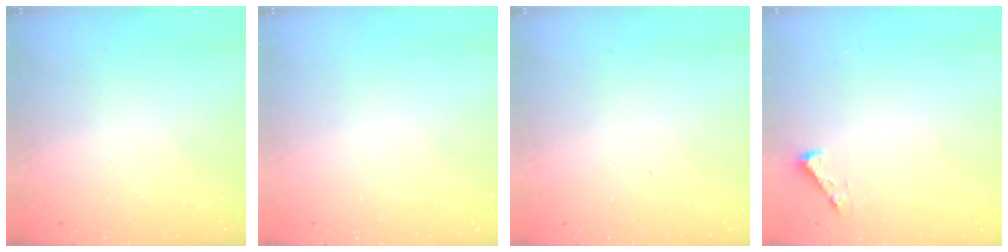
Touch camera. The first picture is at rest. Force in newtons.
{"total": 0.0}
{"total": 2.9, "press": 2.9, "slide": 0.7}
{"total": 2.3, "press": 2.3, "slide": 0.3}